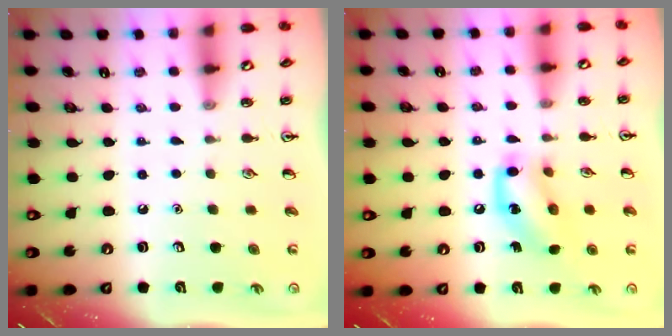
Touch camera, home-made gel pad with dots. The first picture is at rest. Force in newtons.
{"total": 12.7, "press": 12.5, "slide": 2.2}